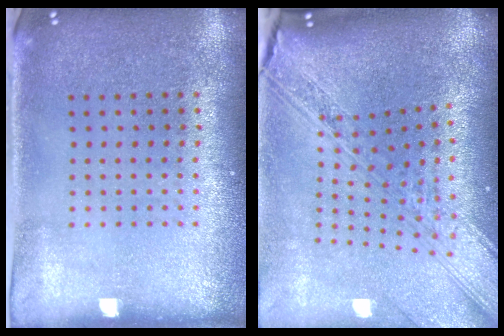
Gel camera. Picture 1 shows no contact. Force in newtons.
{"total": 3.8, "press": 2.8, "slide": 2.6}